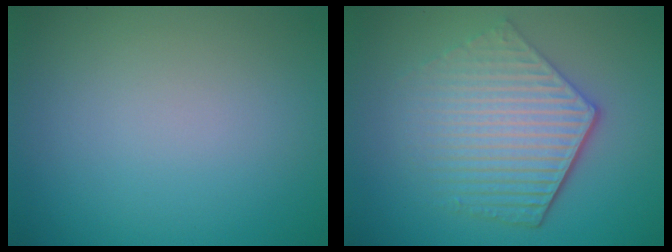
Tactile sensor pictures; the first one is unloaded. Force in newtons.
{"total": 6.0, "press": 4.4, "slide": 4.1}